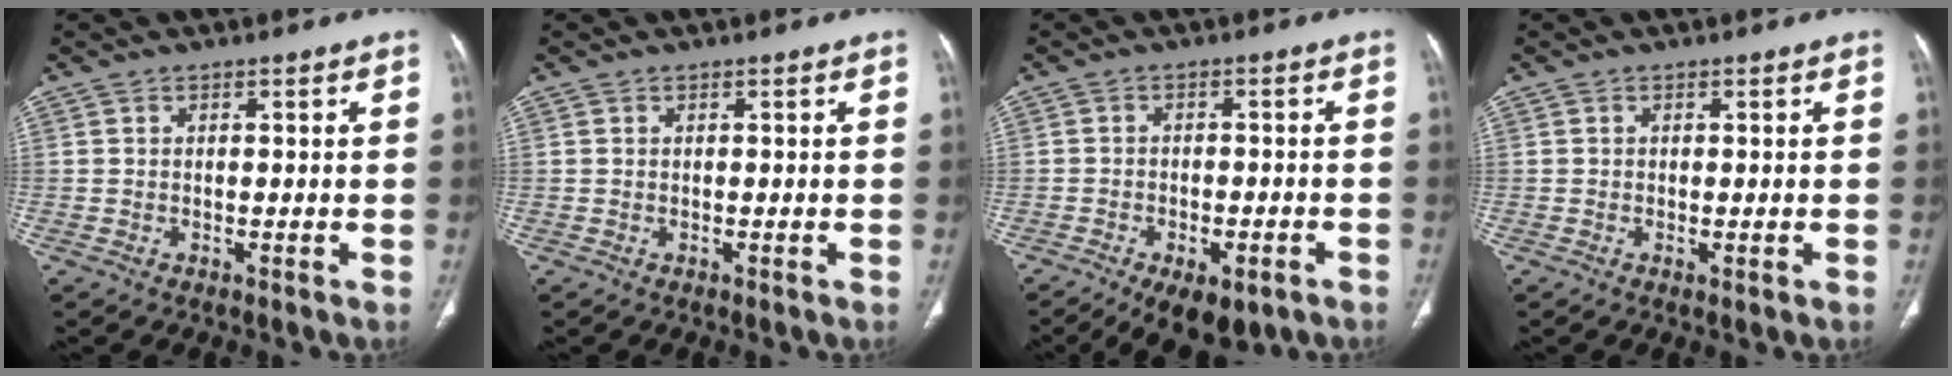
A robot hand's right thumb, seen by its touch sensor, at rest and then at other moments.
{"total": 0.0}
{"total": 11.4, "force": [-6.9, 5.6, 7.1], "torque": [-0.102, 0.016, -0.096]}
{"total": 0.8, "force": [-0.2, 0.3, 0.7], "torque": [-0.015, -0.004, -0.002]}